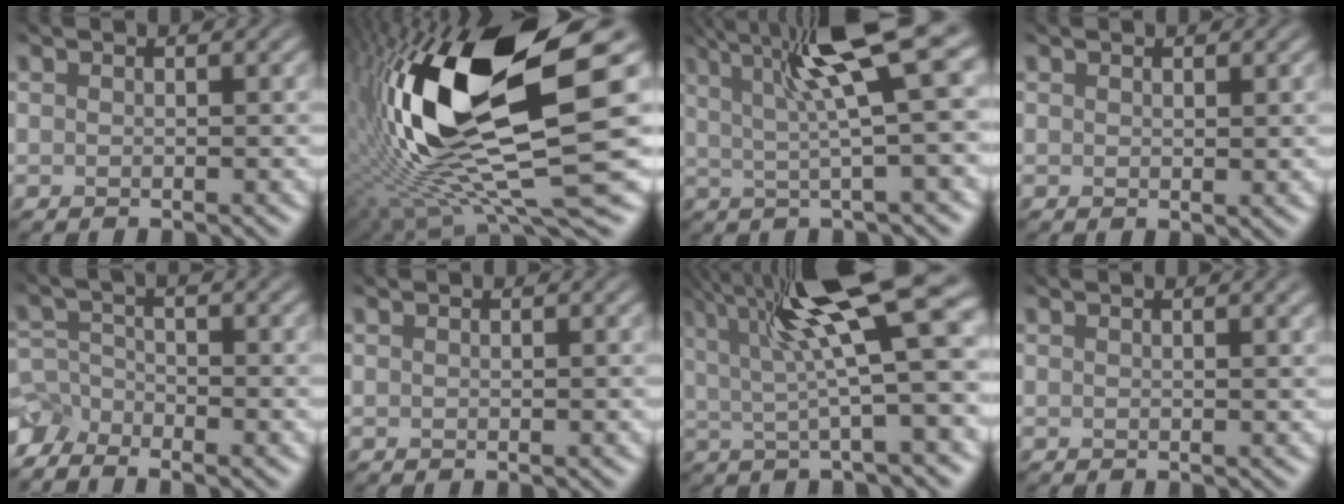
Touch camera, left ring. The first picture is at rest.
{"total": 16.4, "force": [1.1, 4.8, 15.7], "torque": [-0.309, -0.003, 0.016]}
{"total": 9.2, "force": [3.4, 1.9, 8.4], "torque": [-0.144, 0.013, 0.051]}
{"total": 0.8, "force": [0.5, 0.3, 0.5], "torque": [-0.009, 0.000, 0.012]}
{"total": 4.6, "force": [-4.4, 1.0, 0.8], "torque": [-0.014, -0.011, -0.098]}
{"total": 0.0}
{"total": 11.4, "force": [3.5, 3.0, 10.4], "torque": [-0.174, 0.012, 0.050]}
{"total": 2.5, "force": [1.7, 0.8, 1.8], "torque": [-0.027, 0.014, 0.010]}